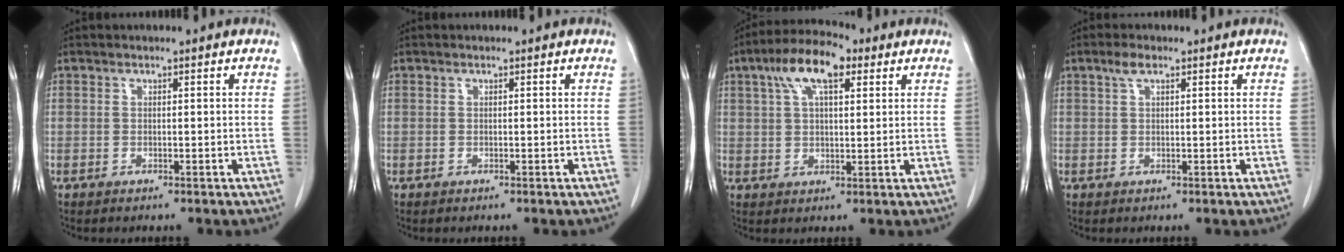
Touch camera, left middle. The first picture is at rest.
{"total": 0.0}
{"total": 9.2, "force": [4.5, 3.3, 7.3], "torque": [-0.141, 0.026, 0.078]}
{"total": 1.9, "force": [1.1, 0.6, 1.4], "torque": [-0.031, 0.008, 0.023]}